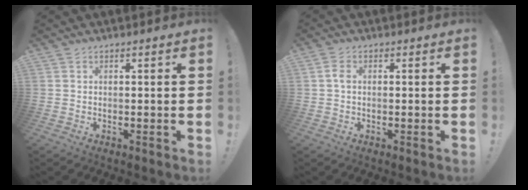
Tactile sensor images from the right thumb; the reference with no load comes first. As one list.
[{"total": 2.9, "force": [0.3, 1.8, 2.2], "torque": [-0.036, 0.004, 0.004]}]